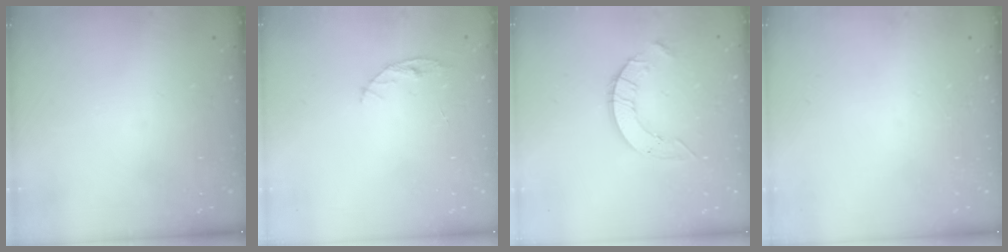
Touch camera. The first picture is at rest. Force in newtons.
{"total": 4.8, "press": 4.8, "slide": 0.5}
{"total": 7.0, "press": 7.0, "slide": 0.4}
{"total": 0.0}